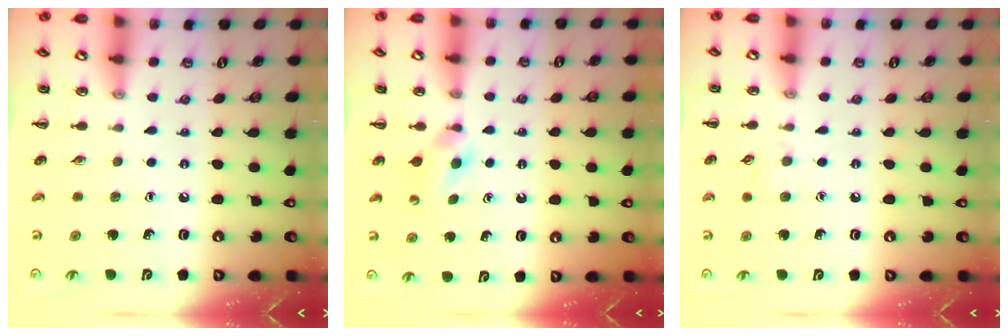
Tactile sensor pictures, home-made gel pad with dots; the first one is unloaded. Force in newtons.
{"total": 3.0, "press": 2.7, "slide": 1.3}
{"total": 4.1, "press": 3.7, "slide": 1.6}